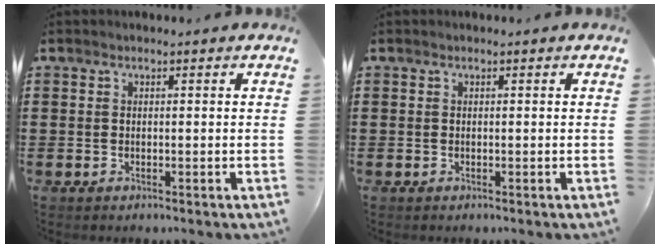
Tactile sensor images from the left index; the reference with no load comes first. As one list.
[{"total": 0.0}]